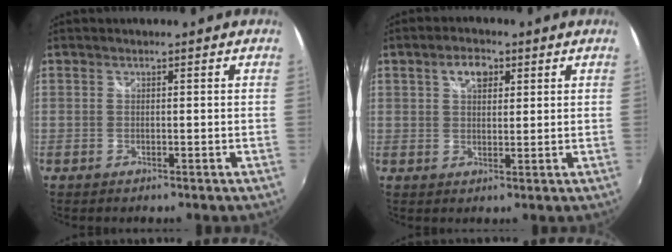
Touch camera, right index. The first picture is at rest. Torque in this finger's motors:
{"motor_torque": [0.02, 0.00, 0.16, 0.04]}